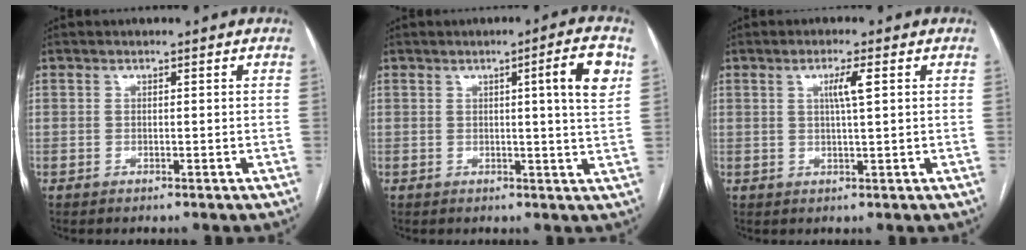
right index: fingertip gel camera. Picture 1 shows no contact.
{"total": 6.6, "force": [2.1, -0.7, 6.3], "torque": [-0.083, -0.004, 0.026]}
{"total": 3.3, "force": [1.0, -0.1, 3.1], "torque": [-0.057, 0.000, 0.017]}